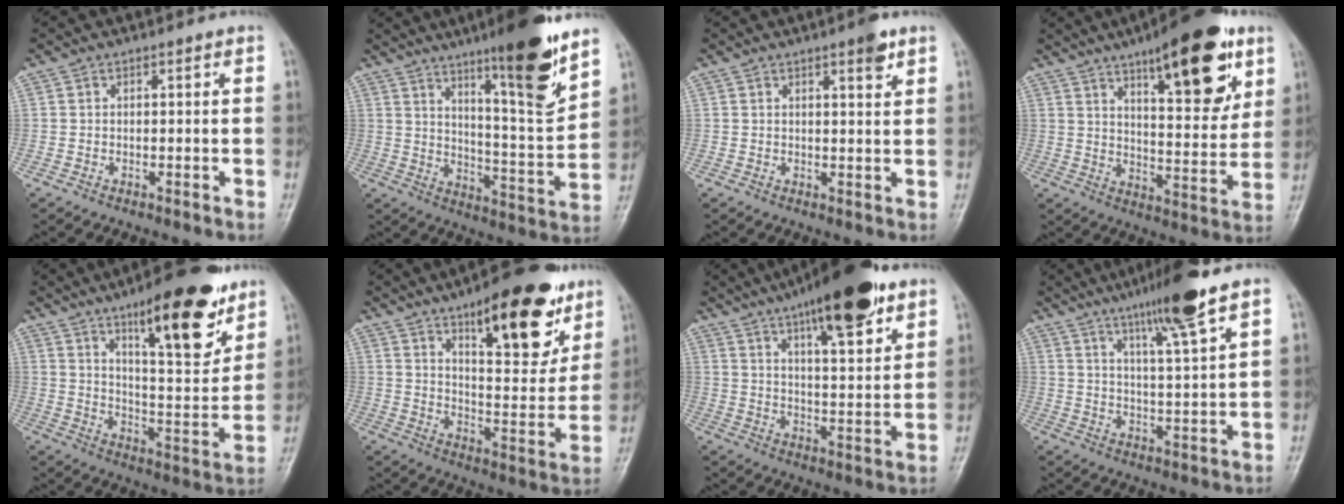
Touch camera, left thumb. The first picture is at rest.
{"total": 16.4, "force": [10.8, 1.9, 12.1], "torque": [-0.165, -0.074, 0.173]}
{"total": 3.3, "force": [2.1, 0.7, 2.5], "torque": [-0.030, -0.011, 0.028]}
{"total": 20.1, "force": [10.8, 6.8, 15.5], "torque": [-0.186, -0.047, 0.160]}
{"total": 18.8, "force": [11.5, 5.5, 13.8], "torque": [-0.167, -0.066, 0.182]}
{"total": 20.2, "force": [11.9, 7.2, 14.6], "torque": [-0.164, -0.061, 0.181]}
{"total": 18.6, "force": [11.5, 5.1, 13.7], "torque": [-0.187, -0.043, 0.180]}
{"total": 11.3, "force": [7.4, 0.0, 8.5], "torque": [-0.142, -0.034, 0.125]}